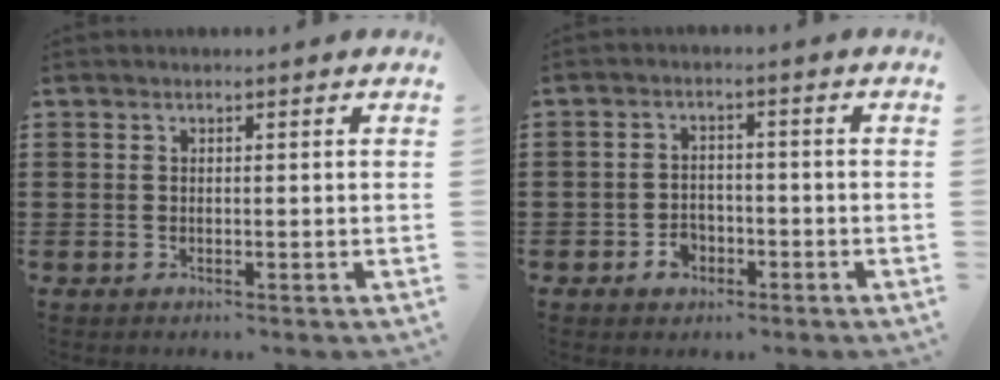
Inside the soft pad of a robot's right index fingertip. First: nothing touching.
{"total": 3.2, "force": [-1.8, 2.2, 1.4], "torque": [-0.029, 0.003, -0.035]}